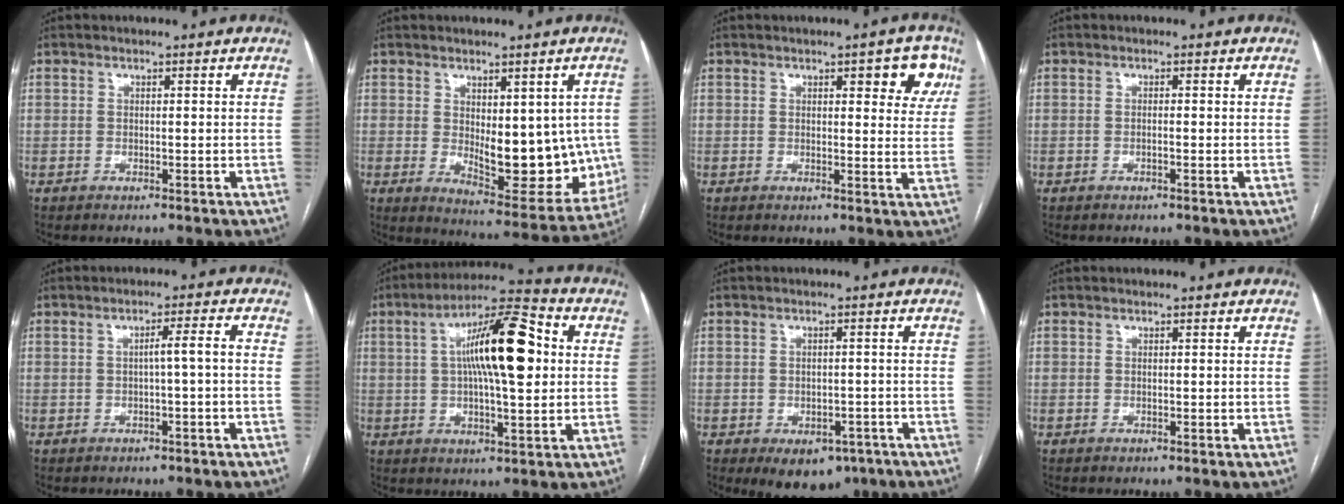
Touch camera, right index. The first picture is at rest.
{"total": 13.8, "force": [0.0, 6.4, 12.3], "torque": [-0.148, -0.014, 0.020]}
{"total": 6.1, "force": [3.0, 1.9, 4.9], "torque": [-0.043, 0.003, 0.029]}
{"total": 0.6, "force": [-0.2, 0.0, 0.5], "torque": [-0.009, 0.001, -0.003]}
{"total": 2.7, "force": [-0.5, -0.2, 2.7], "torque": [-0.040, 0.008, -0.006]}
{"total": 15.2, "force": [2.5, 3.2, 14.6], "torque": [-0.248, 0.030, 0.034]}
{"total": 7.2, "force": [-4.3, 4.7, 3.4], "torque": [-0.031, 0.008, -0.048]}
{"total": 0.0}